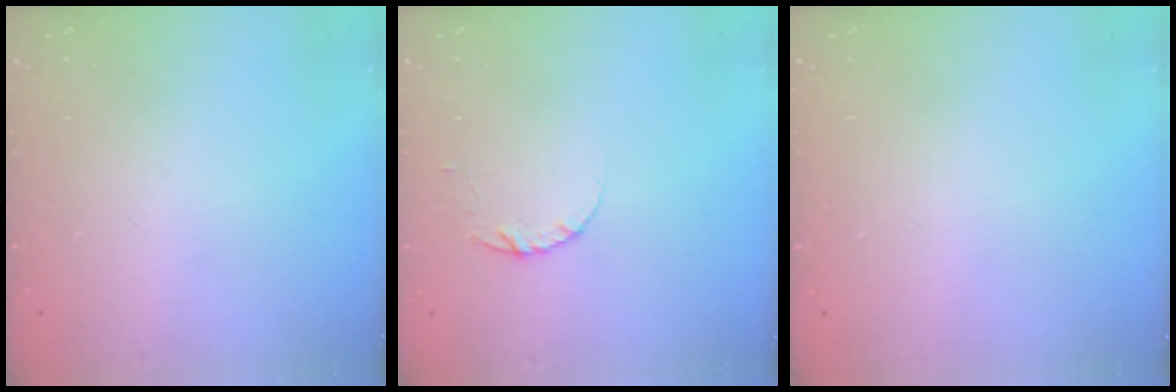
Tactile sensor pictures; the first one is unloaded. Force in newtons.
{"total": 3.4, "press": 3.4, "slide": 0.4}
{"total": 2.6, "press": 2.6, "slide": 0.2}